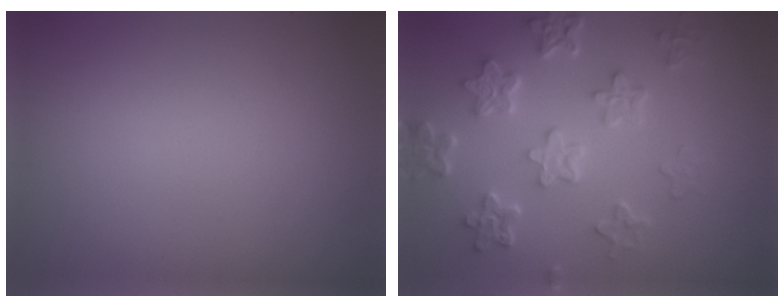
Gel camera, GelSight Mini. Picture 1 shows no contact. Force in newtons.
{"total": 5.8, "press": 4.3, "slide": 3.8}